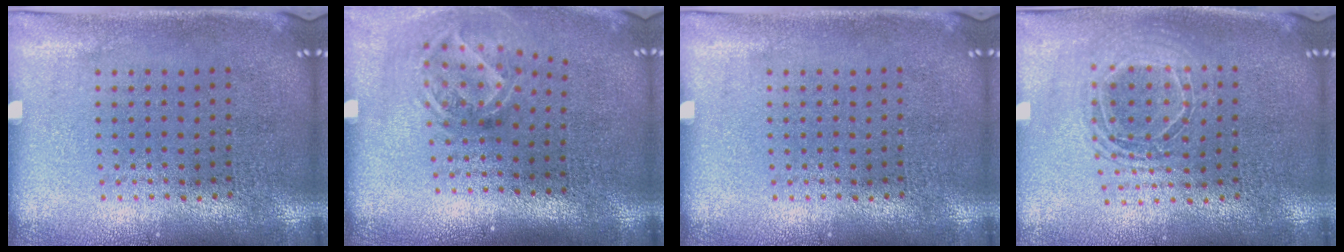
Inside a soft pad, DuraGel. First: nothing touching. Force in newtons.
{"total": 1.9, "press": 1.3, "slide": 1.4}
{"total": 0.0}
{"total": 1.7, "press": 1.5, "slide": 0.9}